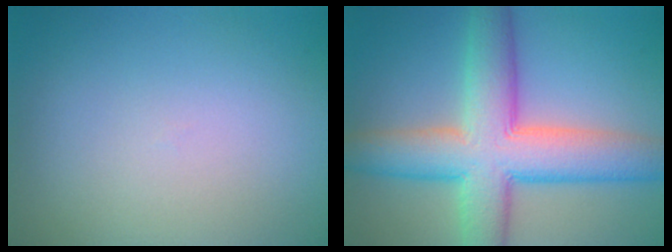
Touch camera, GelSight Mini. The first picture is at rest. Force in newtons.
{"total": 10.0, "press": 10.0, "slide": 0.4}